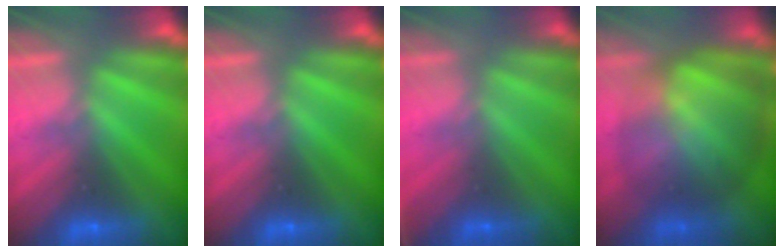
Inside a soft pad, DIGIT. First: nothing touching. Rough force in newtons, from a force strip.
{"total": 0.0}
{"total": 2.5}
{"total": 8.5}